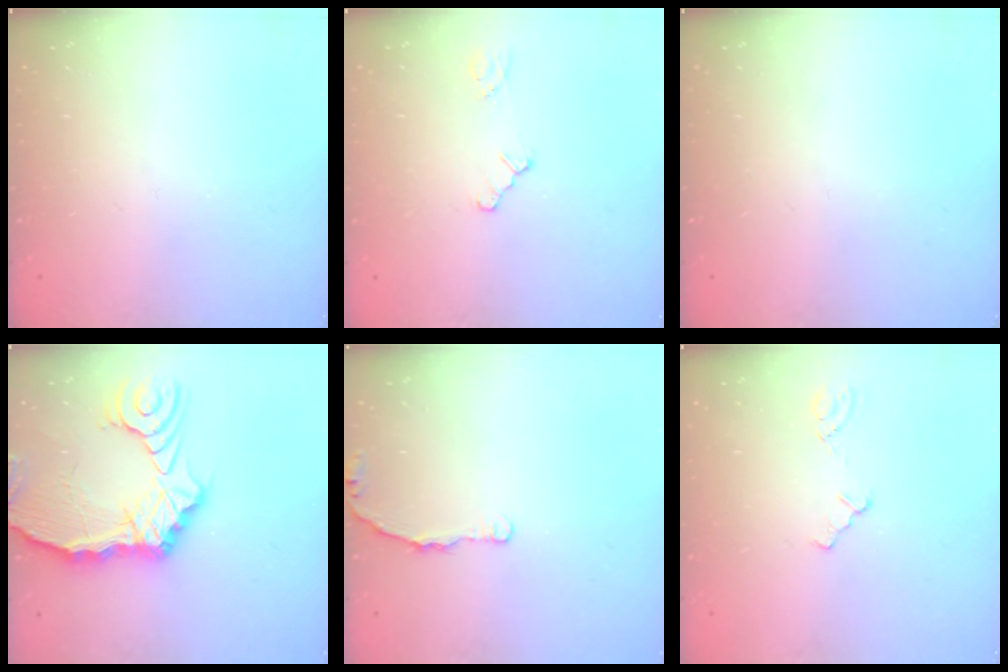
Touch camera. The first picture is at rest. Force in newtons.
{"total": 1.6, "press": 1.5, "slide": 0.3}
{"total": 0.0}
{"total": 17.0, "press": 16.9, "slide": 2.1}
{"total": 3.6, "press": 3.5, "slide": 0.5}
{"total": 1.8, "press": 1.7, "slide": 0.4}